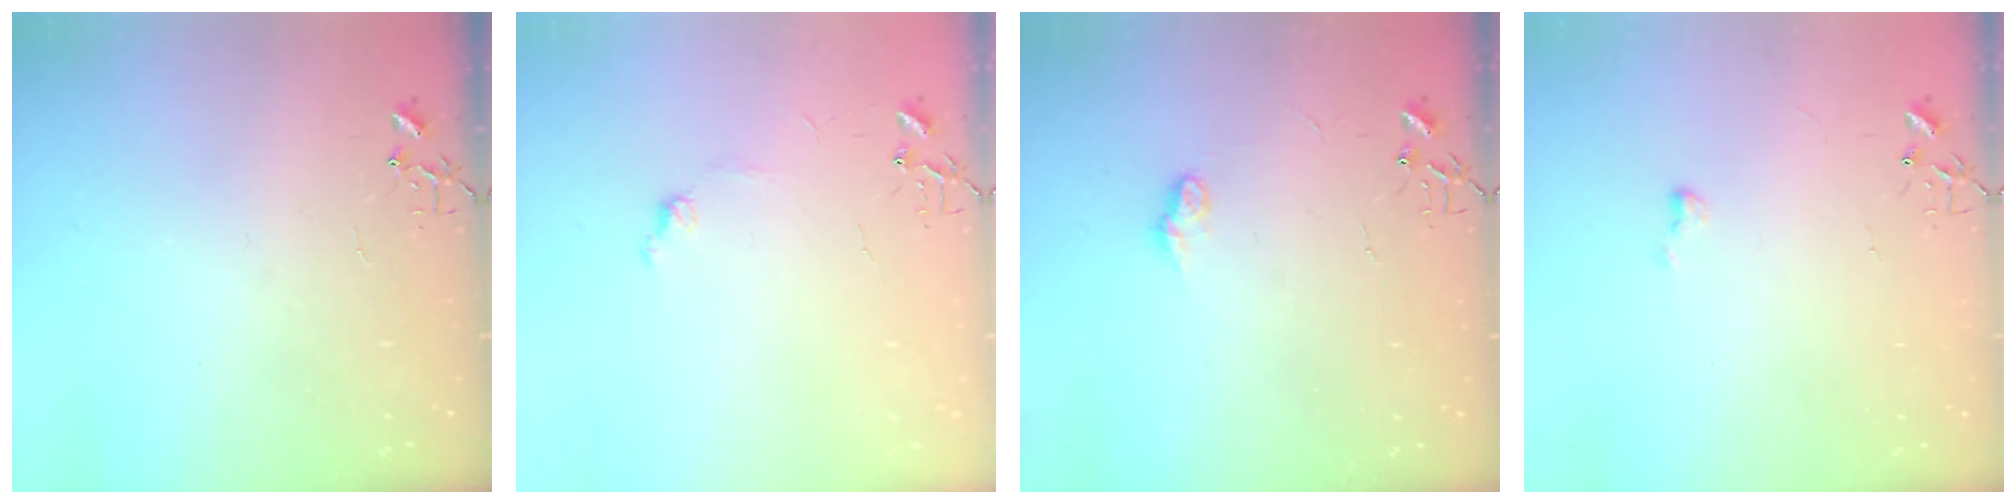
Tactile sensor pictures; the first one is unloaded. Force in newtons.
{"total": 5.2, "press": 5.1, "slide": 0.7}
{"total": 6.8, "press": 6.8, "slide": 0.7}
{"total": 4.5, "press": 4.5, "slide": 0.4}